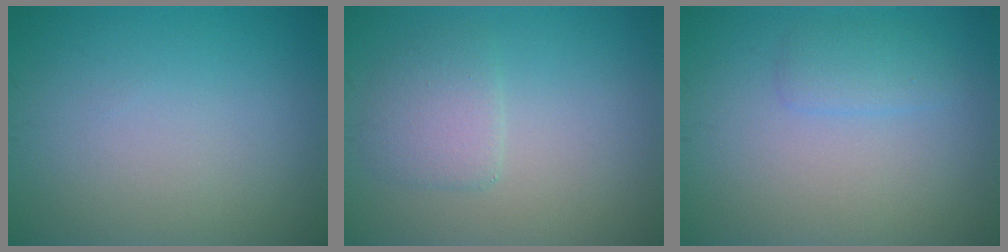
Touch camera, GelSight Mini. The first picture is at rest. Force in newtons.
{"total": 2.5, "press": 2.5, "slide": 0.2}
{"total": 1.6, "press": 1.6, "slide": 0.2}